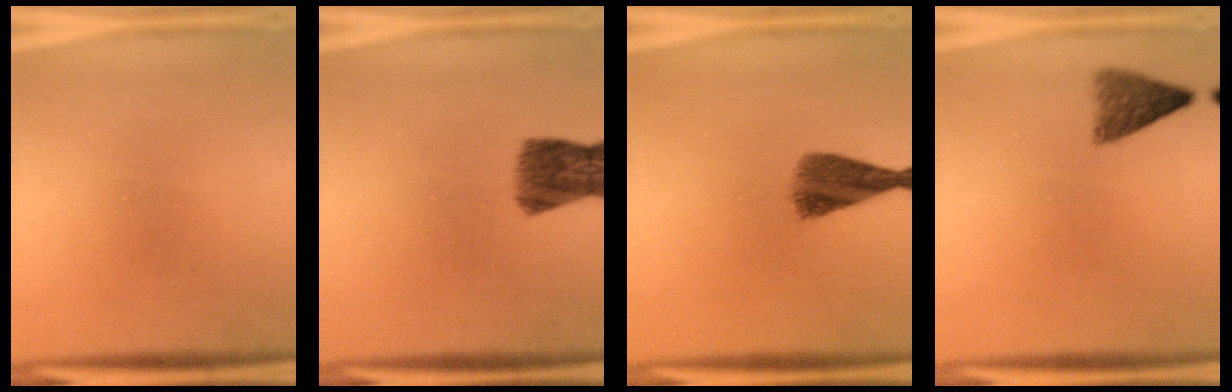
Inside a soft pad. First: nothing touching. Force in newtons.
{"total": 7.5}
{"total": 7.2}
{"total": 3.5}